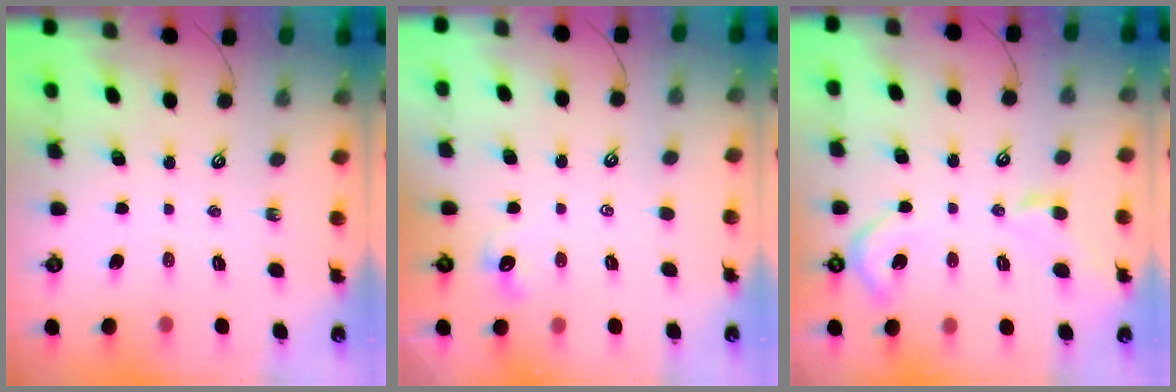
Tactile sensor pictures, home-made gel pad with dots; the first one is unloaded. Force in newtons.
{"total": 0.7, "press": 0.5, "slide": 0.4}
{"total": 5.2, "press": 5.0, "slide": 1.1}